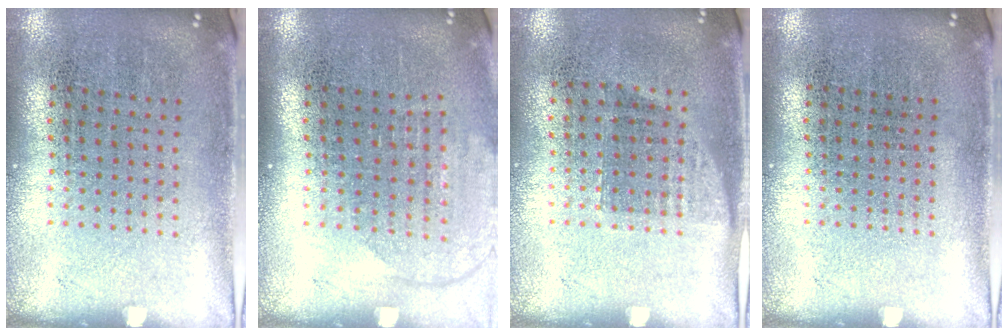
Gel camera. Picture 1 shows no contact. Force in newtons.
{"total": 1.3, "press": 1.1, "slide": 0.8}
{"total": 0.8, "press": 0.7, "slide": 0.5}
{"total": 0.0}